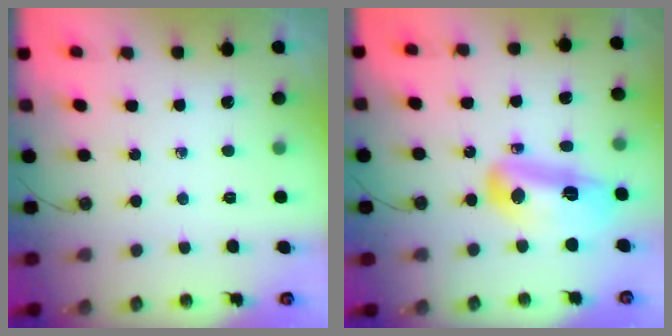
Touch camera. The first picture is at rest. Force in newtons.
{"total": 24.1, "press": 17.4, "slide": 16.6}